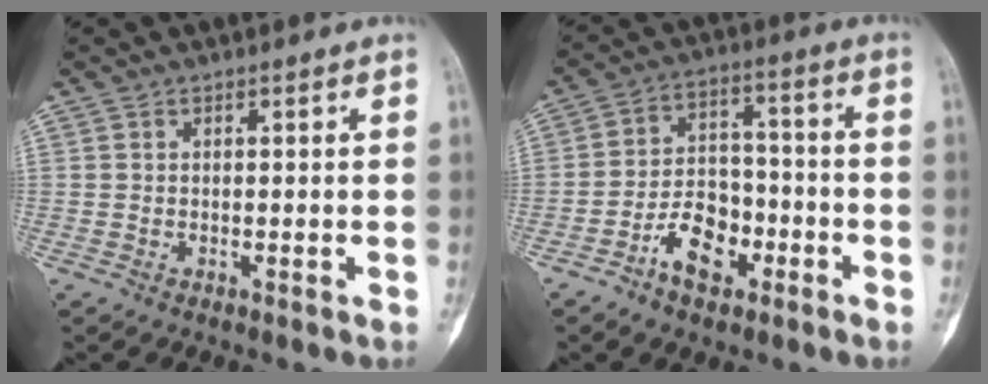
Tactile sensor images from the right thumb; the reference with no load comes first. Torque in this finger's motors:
{"motor_torque": [0.15, 0.26, 0.28, 0.15, -0.04]}